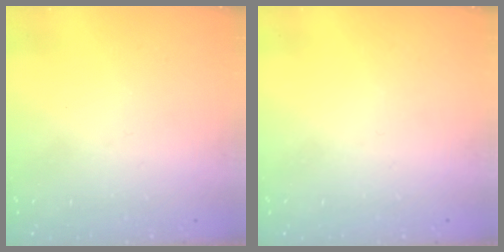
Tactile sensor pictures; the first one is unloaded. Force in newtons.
{"total": 0.0}